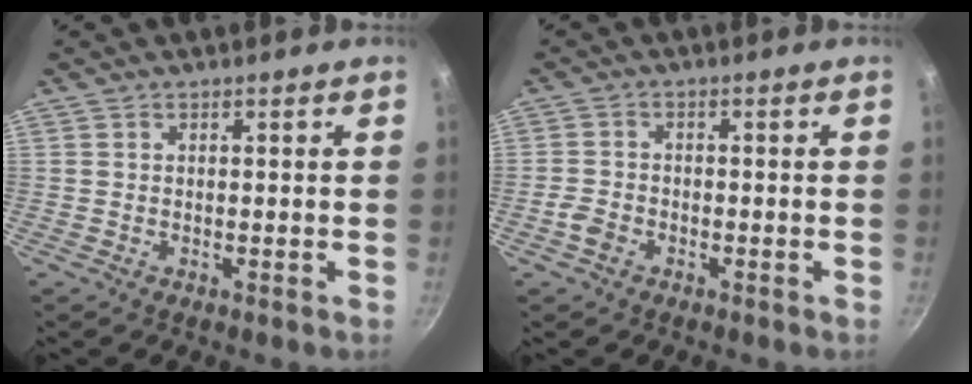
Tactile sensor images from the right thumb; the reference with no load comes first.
{"total": 3.1, "force": [-1.7, 2.2, 1.4], "torque": [-0.031, 0.018, -0.036]}